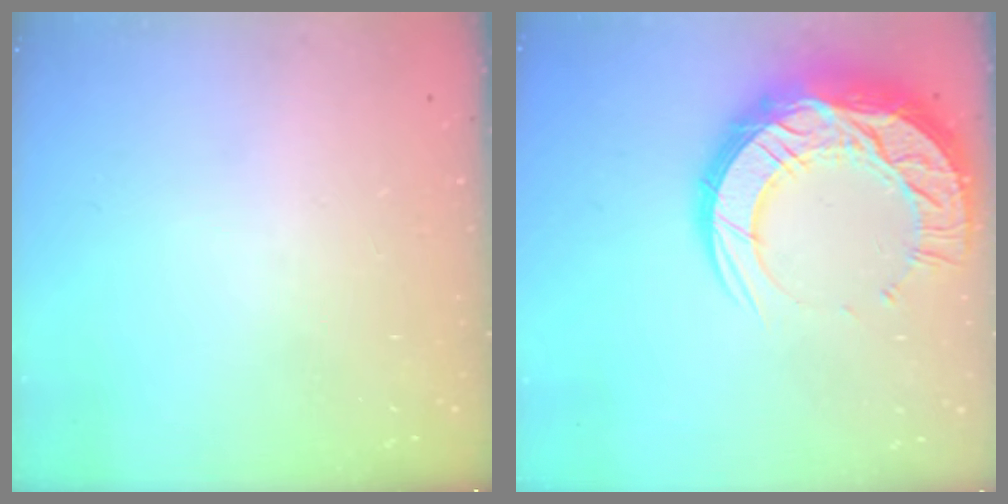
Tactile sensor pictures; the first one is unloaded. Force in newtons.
{"total": 22.3, "press": 22.2, "slide": 1.9}